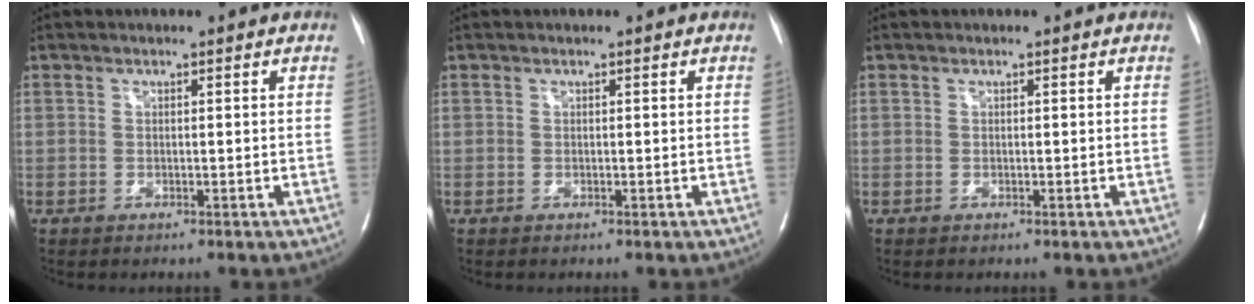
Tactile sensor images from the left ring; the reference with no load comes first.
{"total": 0.0}
{"total": 0.0}